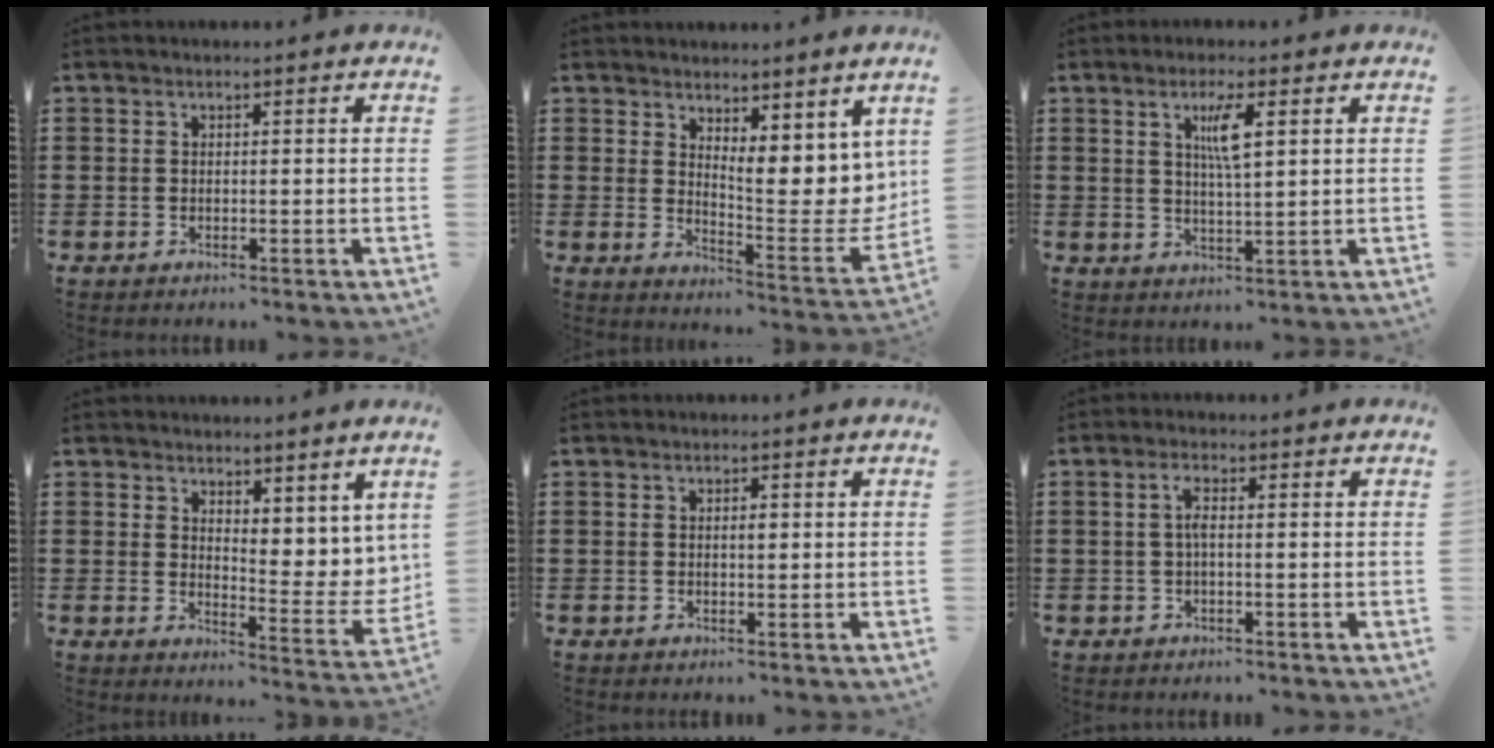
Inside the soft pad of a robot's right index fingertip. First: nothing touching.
{"total": 7.8, "force": [4.9, 3.6, 4.8], "torque": [-0.062, -0.051, 0.087]}
{"total": 4.4, "force": [1.7, 0.7, 4.0], "torque": [-0.084, 0.006, 0.025]}
{"total": 5.4, "force": [4.5, 2.6, 1.3], "torque": [-0.023, -0.032, 0.084]}
{"total": 1.1, "force": [0.1, 0.4, 1.1], "torque": [-0.021, 0.000, 0.002]}
{"total": 2.2, "force": [-0.2, 0.5, 2.2], "torque": [-0.043, 0.002, -0.006]}